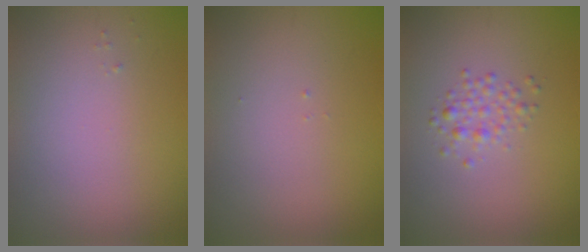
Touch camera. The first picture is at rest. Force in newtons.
{"total": 0.0}
{"total": 1.7, "press": 1.7, "slide": 0.1}